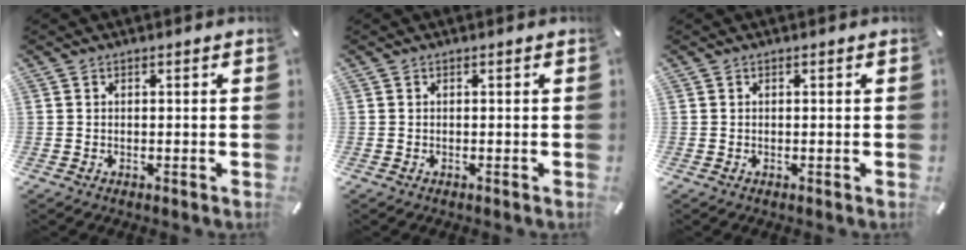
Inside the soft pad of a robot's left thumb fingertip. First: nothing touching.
{"total": 0.0}
{"total": 0.0}